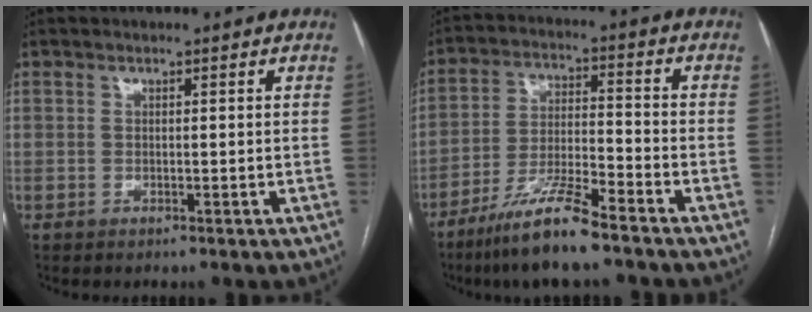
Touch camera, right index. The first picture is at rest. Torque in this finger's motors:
{"motor_torque": [0.83, -1.31, 0.66, 0.16]}